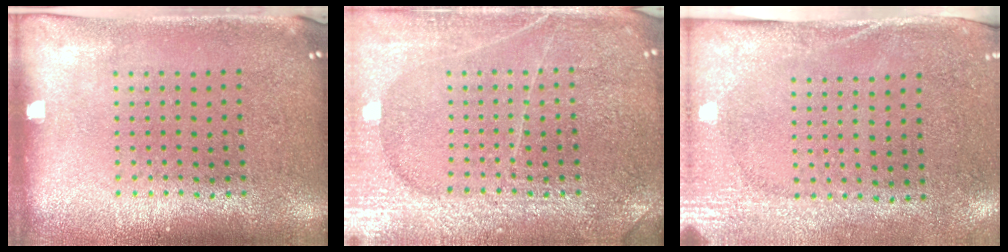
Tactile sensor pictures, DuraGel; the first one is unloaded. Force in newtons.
{"total": 4.0, "press": 3.9, "slide": 0.5}
{"total": 2.7, "press": 2.1, "slide": 1.7}